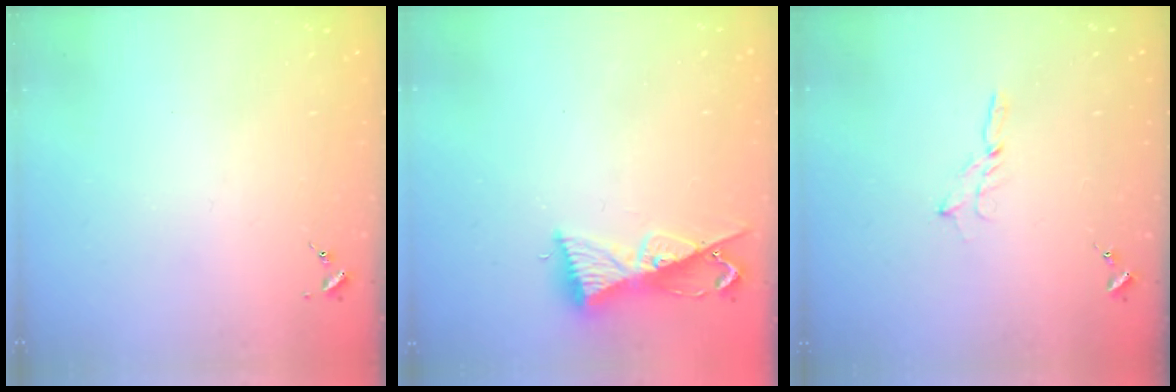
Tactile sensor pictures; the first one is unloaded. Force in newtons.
{"total": 9.3, "press": 9.3, "slide": 0.4}
{"total": 2.1, "press": 2.1, "slide": 0.2}